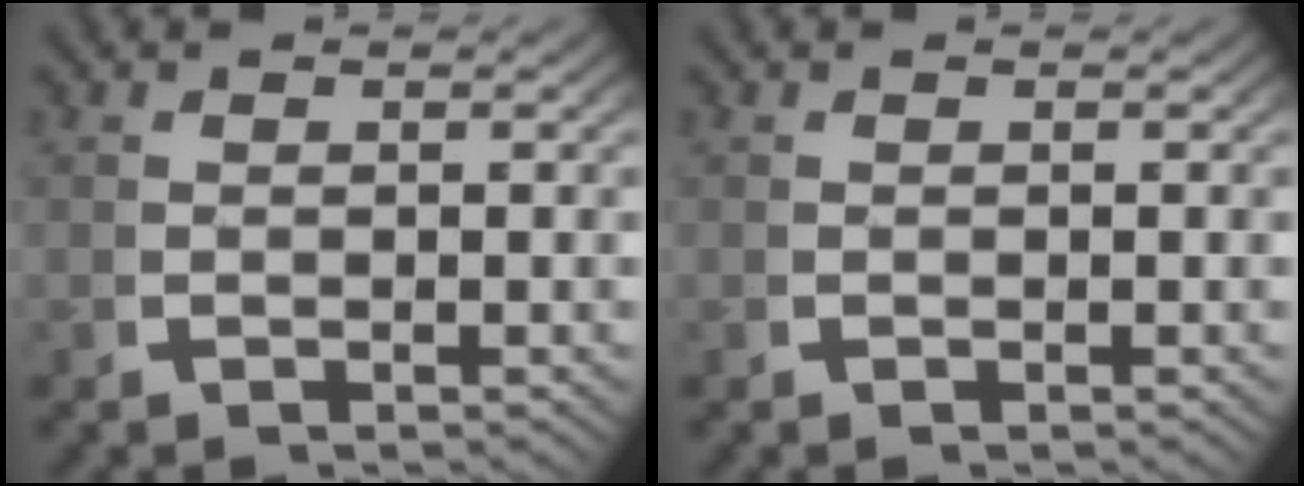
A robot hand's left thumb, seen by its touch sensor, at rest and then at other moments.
{"total": 0.0}